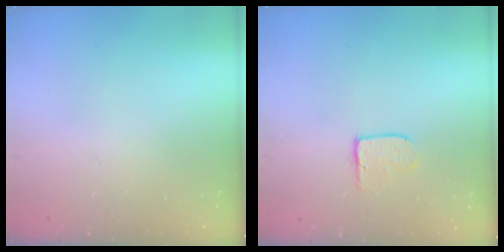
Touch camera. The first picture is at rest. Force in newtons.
{"total": 4.0, "press": 4.0, "slide": 0.4}